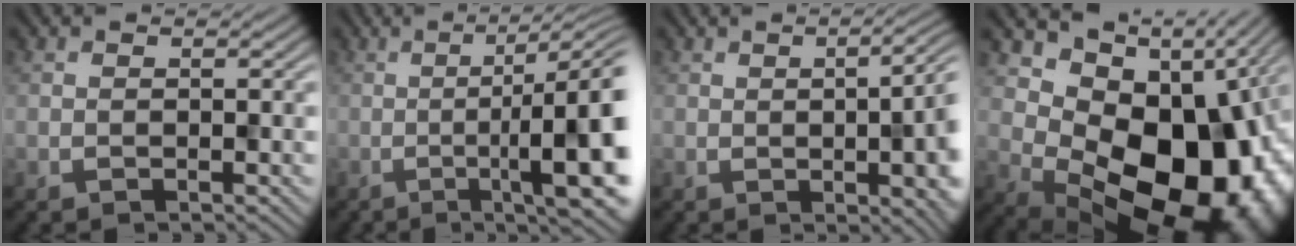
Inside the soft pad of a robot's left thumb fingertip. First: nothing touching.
{"total": 13.0, "force": [-1.5, 3.1, 12.5], "torque": [-0.139, 0.003, -0.013]}
{"total": 10.3, "force": [-0.1, 3.9, 9.5], "torque": [-0.081, 0.007, -0.006]}
{"total": 16.9, "force": [0.2, 12.2, 11.6], "torque": [-0.129, -0.048, 0.044]}